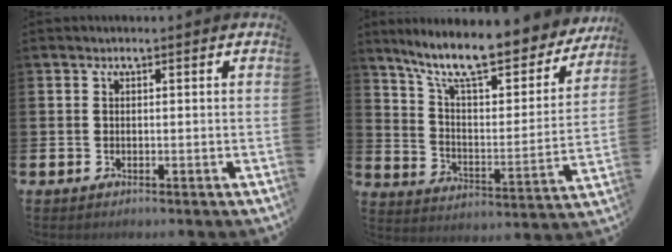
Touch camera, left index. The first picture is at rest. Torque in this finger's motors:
{"motor_torque": [1.05, -1.09, 1.06, 0.21]}